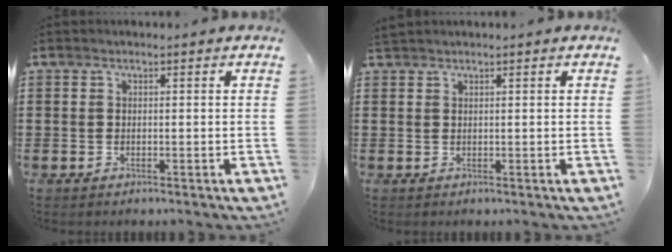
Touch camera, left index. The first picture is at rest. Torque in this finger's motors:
{"motor_torque": [0.00, 0.00, 0.04, 0.00]}